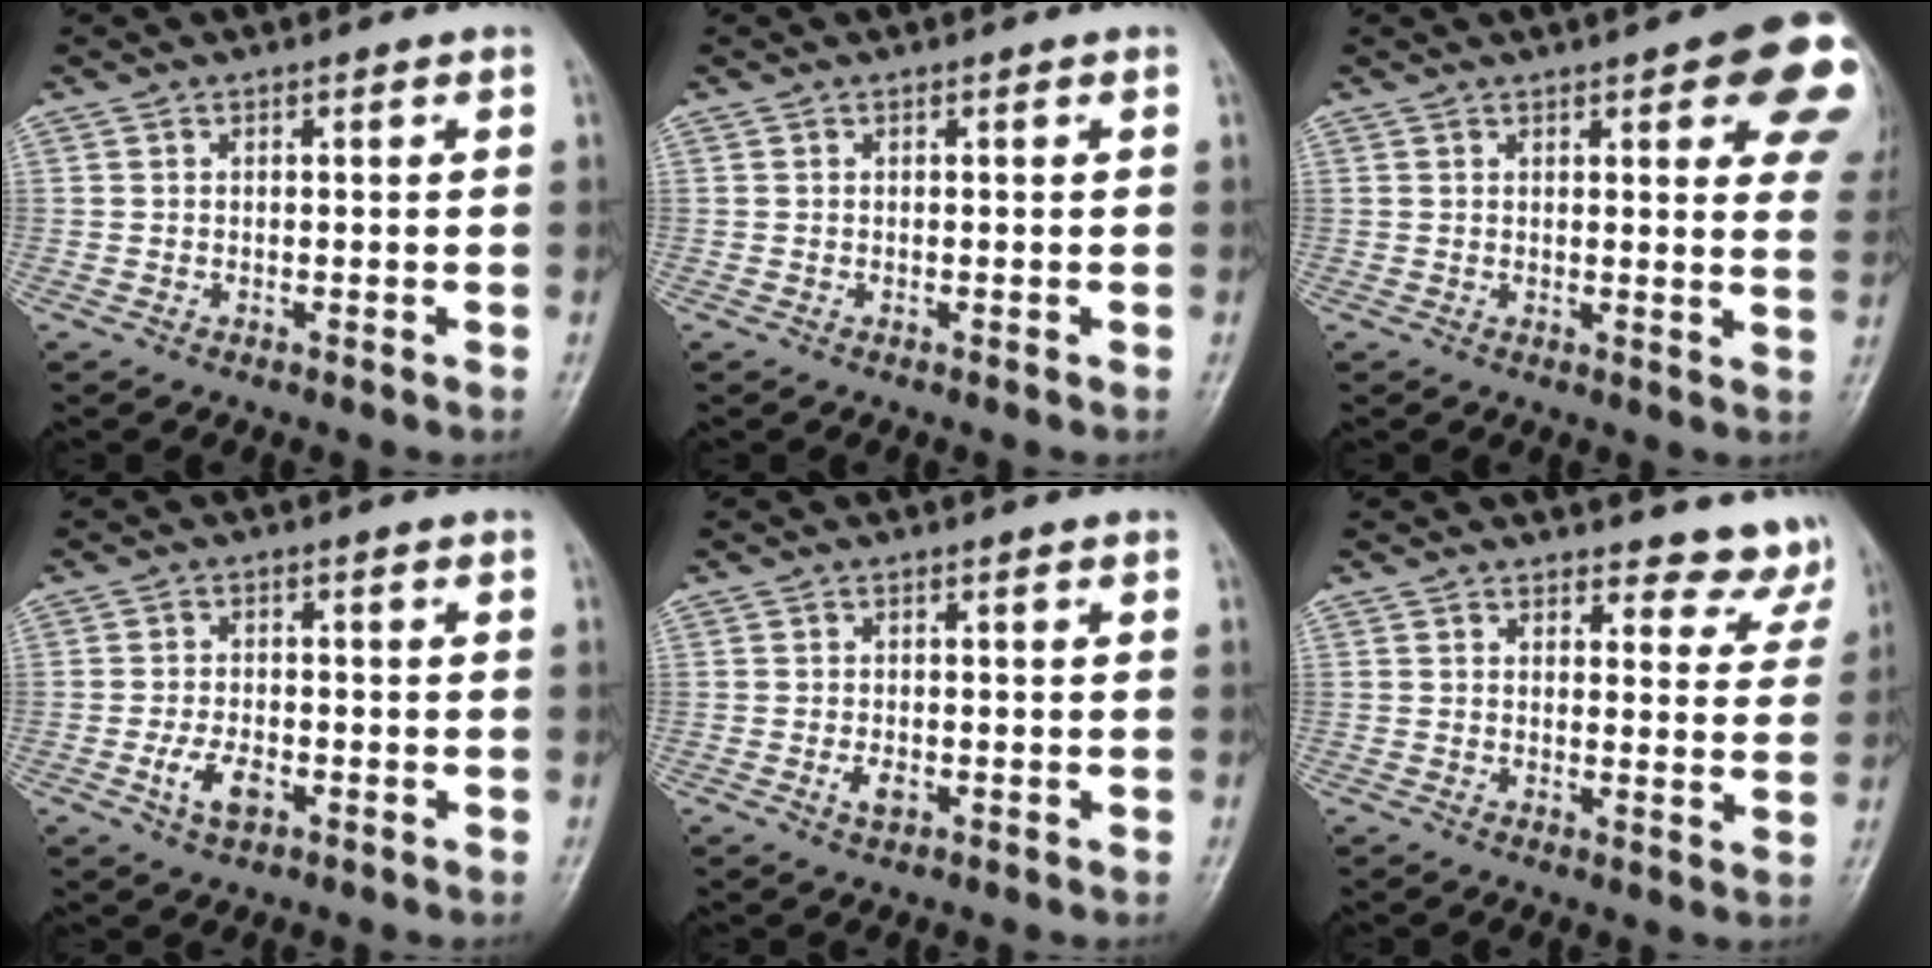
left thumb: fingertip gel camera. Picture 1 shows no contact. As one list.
[{"total": 0.0}, {"total": 15.5, "force": [6.7, 4.7, 13.1], "torque": [-0.130, -0.019, 0.069]}, {"total": 4.6, "force": [-1.9, 2.4, 3.3], "torque": [-0.065, 0.007, -0.033]}, {"total": 1.9, "force": [-0.7, 1.1, 1.4], "torque": [-0.028, -0.002, -0.012]}, {"total": 7.5, "force": [7.0, 2.6, -0.2], "torque": [0.047, -0.049, 0.060]}]